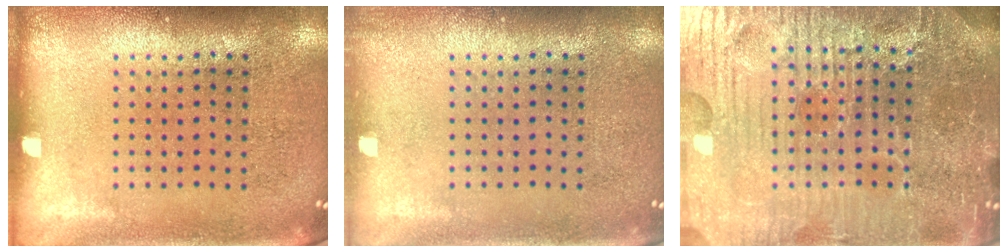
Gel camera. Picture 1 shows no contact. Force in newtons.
{"total": 0.5, "press": 0.5, "slide": 0.1}
{"total": 6.1, "press": 5.7, "slide": 2.3}